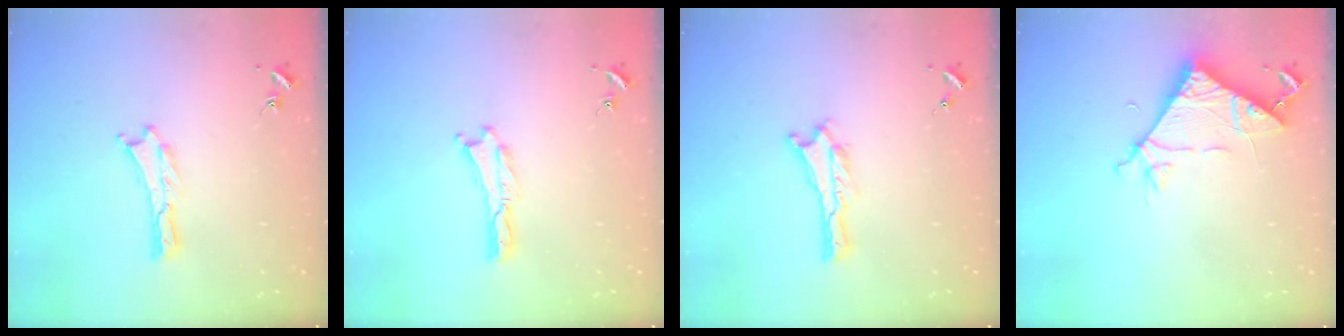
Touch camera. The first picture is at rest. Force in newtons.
{"total": 0.0}
{"total": 0.0}
{"total": 7.3, "press": 7.3, "slide": 0.6}